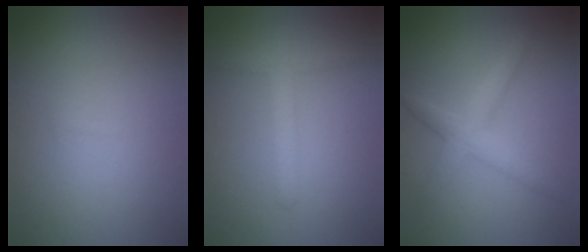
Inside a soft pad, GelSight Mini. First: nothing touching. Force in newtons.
{"total": 2.0, "press": 2.0, "slide": 0.1}
{"total": 2.8, "press": 2.8, "slide": 0.1}